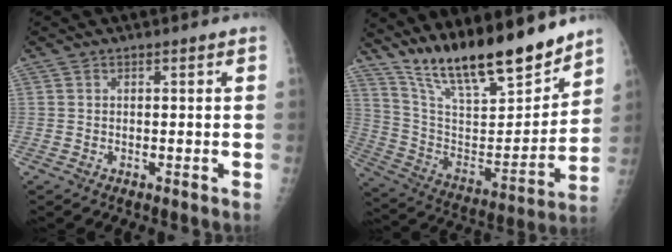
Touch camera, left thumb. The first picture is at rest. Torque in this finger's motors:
{"motor_torque": [1.22, 1.16, 1.41, -1.35, 0.26]}